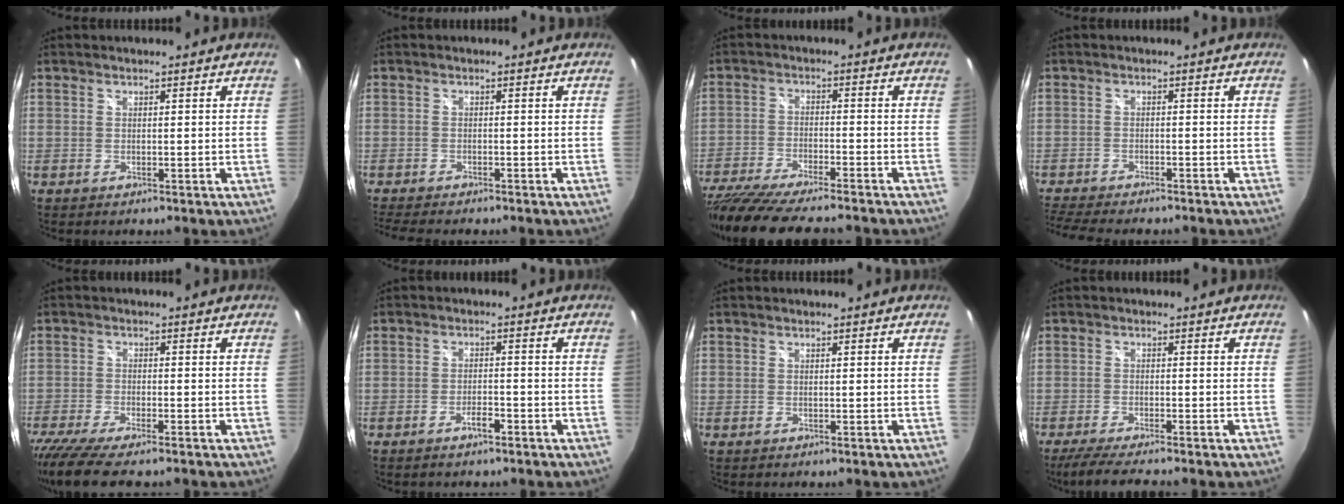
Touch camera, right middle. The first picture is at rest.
{"total": 6.5, "force": [-5.7, 1.0, 3.0], "torque": [-0.067, -0.022, -0.093]}
{"total": 18.9, "force": [-16.1, 3.0, 9.5], "torque": [-0.195, -0.047, -0.264]}
{"total": 9.6, "force": [-8.6, 1.6, 4.0], "torque": [-0.103, -0.023, -0.142]}
{"total": 9.8, "force": [-8.1, 1.3, 5.3], "torque": [-0.129, -0.043, -0.143]}
{"total": 2.7, "force": [-2.1, 0.8, 1.5], "torque": [-0.036, 0.002, -0.035]}
{"total": 0.0}
{"total": 6.3, "force": [-5.4, -0.4, 3.2], "torque": [-0.077, -0.019, -0.093]}